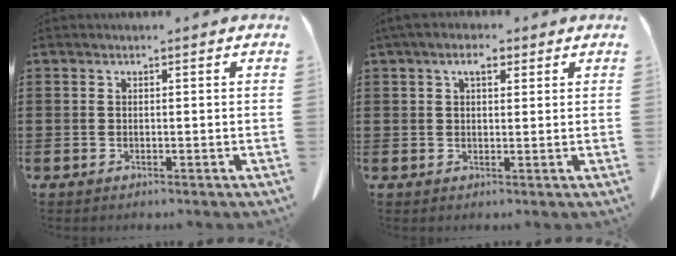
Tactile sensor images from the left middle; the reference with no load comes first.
{"total": 3.8, "force": [2.1, 1.6, 2.7], "torque": [-0.053, 0.006, 0.032]}